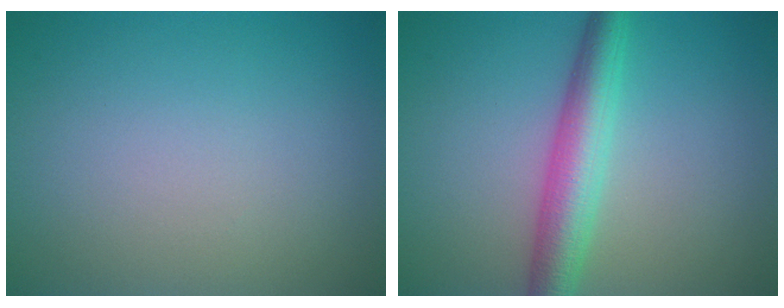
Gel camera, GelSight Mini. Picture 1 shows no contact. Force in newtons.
{"total": 4.8, "press": 4.8, "slide": 0.1}